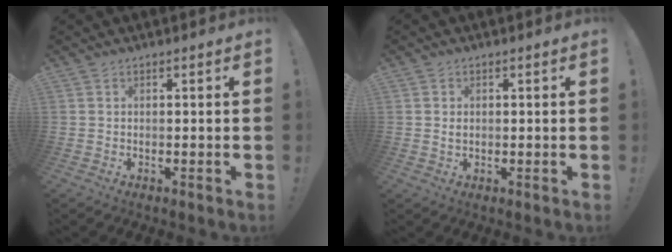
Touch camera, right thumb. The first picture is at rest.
{"total": 1.0, "force": [0.2, 0.9, 0.4], "torque": [-0.005, 0.002, 0.002]}